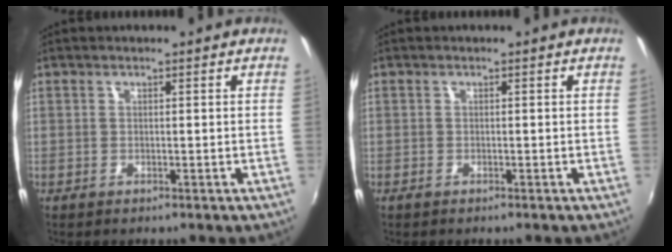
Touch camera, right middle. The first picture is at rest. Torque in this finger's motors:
{"motor_torque": [-0.18, 0.02, 0.06, -0.01]}